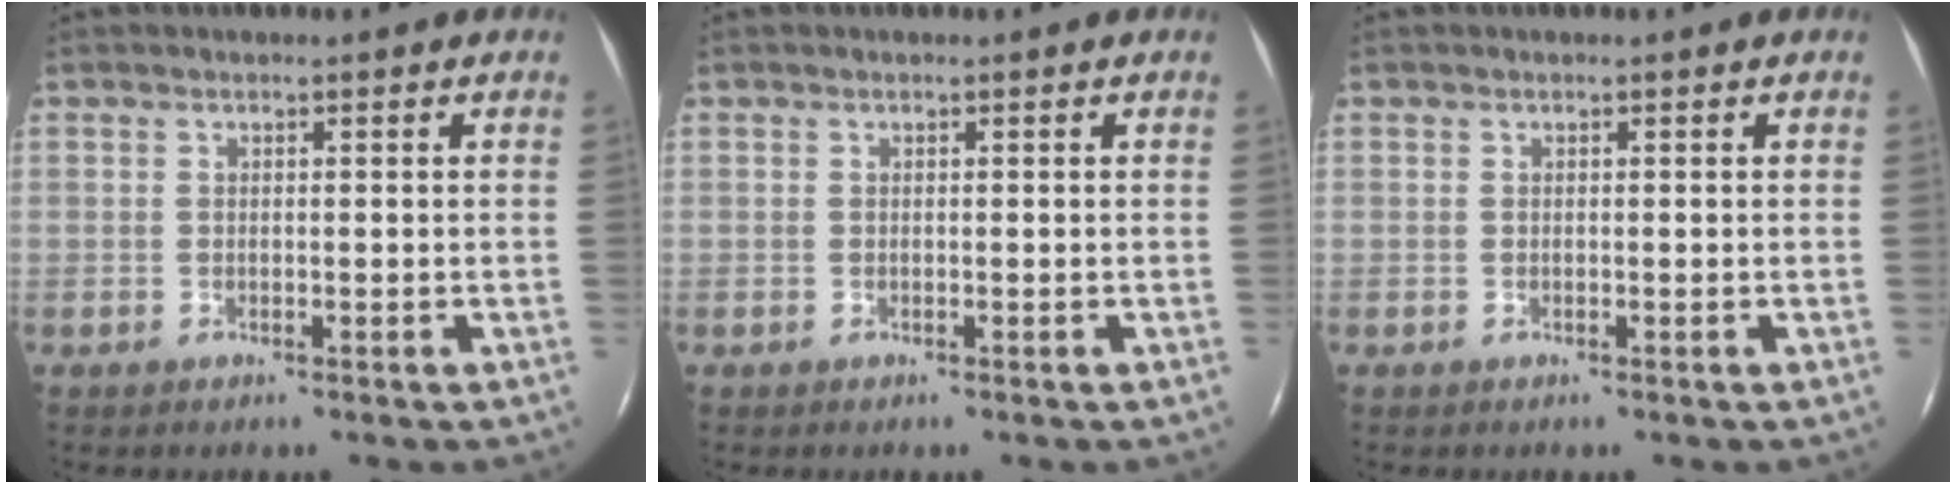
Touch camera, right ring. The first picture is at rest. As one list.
[{"total": 0.0}, {"total": 0.0}]